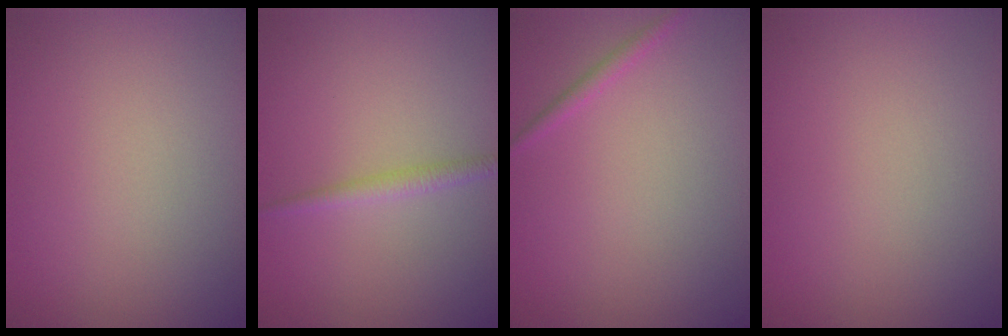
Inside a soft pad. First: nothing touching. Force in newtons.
{"total": 1.3, "press": 1.3, "slide": 0.0}
{"total": 0.8, "press": 0.8, "slide": 0.0}
{"total": 0.0}